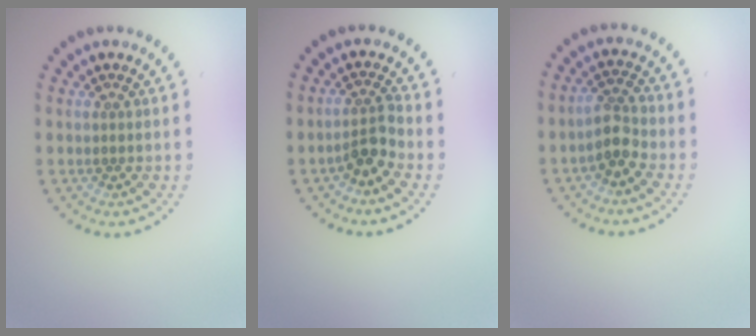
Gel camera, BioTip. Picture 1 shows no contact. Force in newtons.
{"total": 2.4, "press": 1.8, "slide": 1.6}
{"total": 2.5, "press": 2.3, "slide": 0.9}